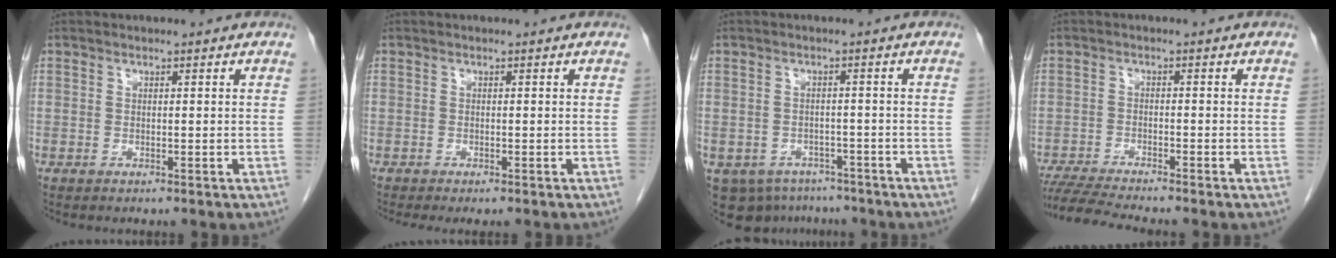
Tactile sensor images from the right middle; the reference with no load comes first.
{"total": 2.5, "force": [-2.1, 0.4, 1.4], "torque": [-0.013, -0.006, -0.028]}
{"total": 9.5, "force": [-6.8, 6.1, 2.4], "torque": [-0.051, 0.001, -0.085]}
{"total": 6.7, "force": [-6.2, -1.0, 2.5], "torque": [-0.041, -0.021, -0.110]}